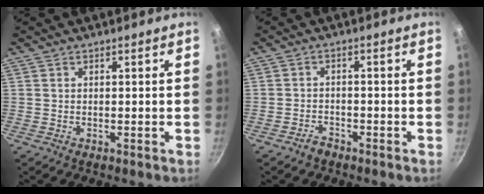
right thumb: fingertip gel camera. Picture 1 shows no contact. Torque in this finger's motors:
{"motor_torque": [0.19, -0.01, -0.05, 0.03, 0.01]}